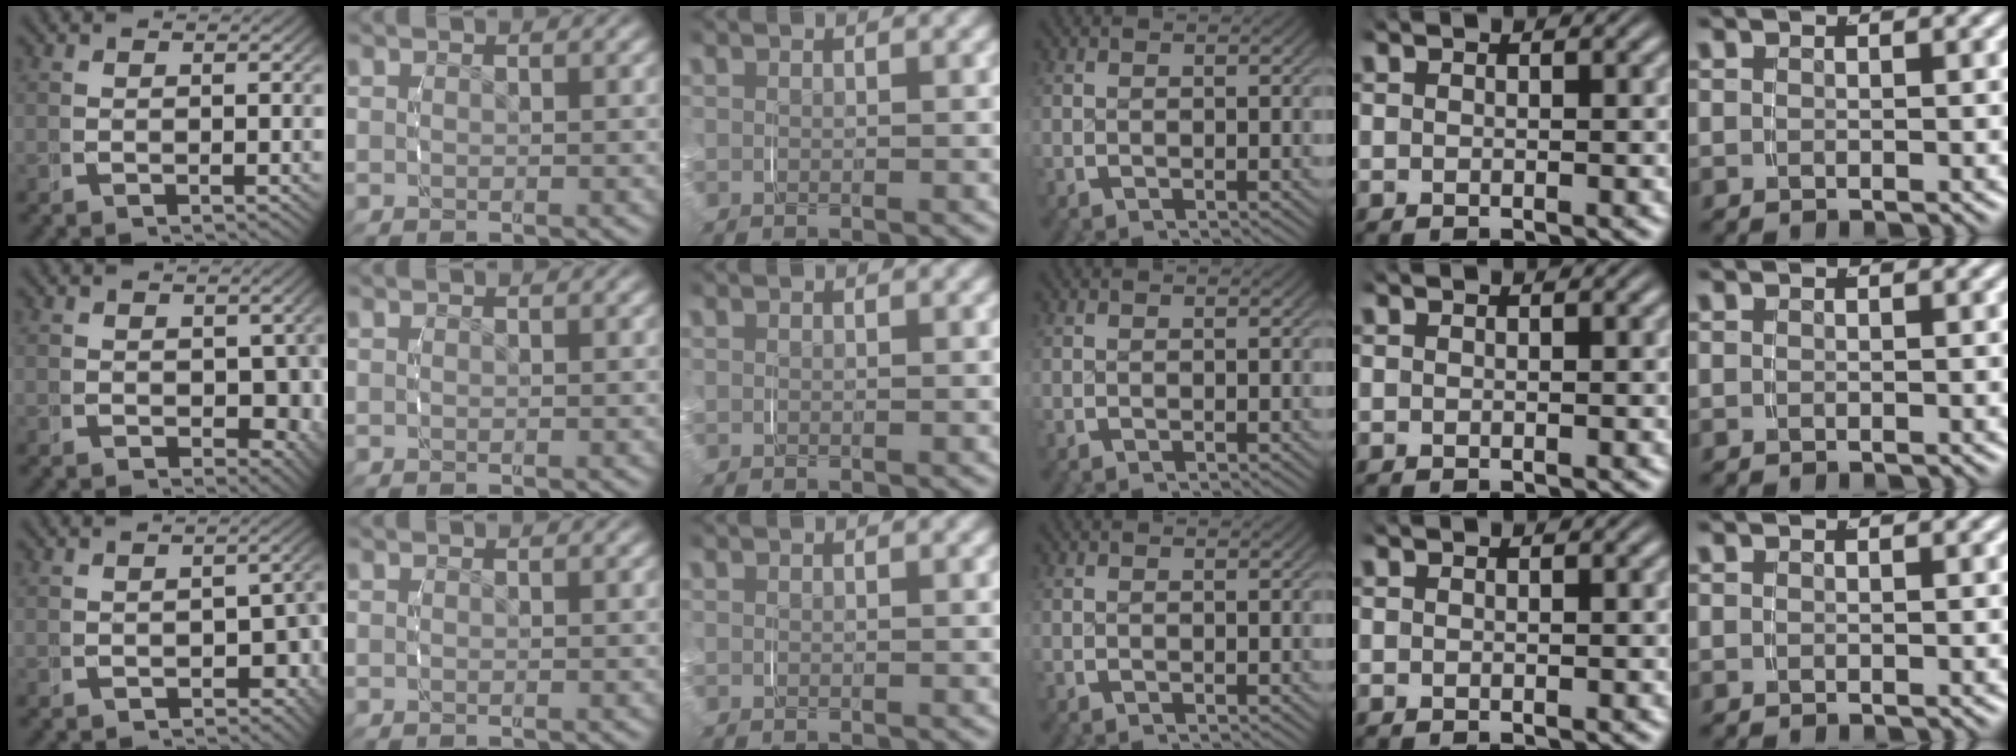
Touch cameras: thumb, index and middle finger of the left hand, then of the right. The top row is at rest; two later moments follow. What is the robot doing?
{"motion": "grasp_and_lifting", "object": "string"}